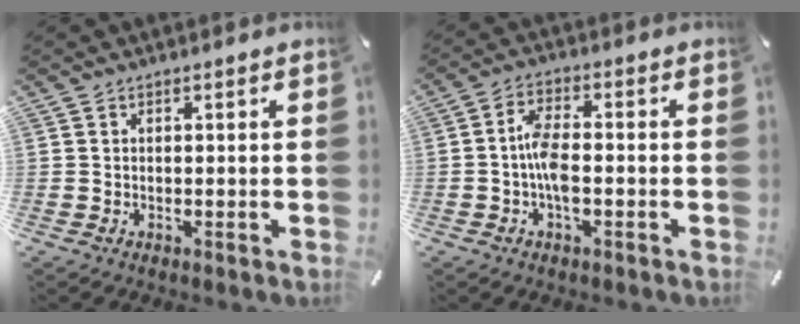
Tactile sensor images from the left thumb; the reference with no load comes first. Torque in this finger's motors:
{"motor_torque": [-0.01, 0.94, 0.56, 0.45, 0.25]}